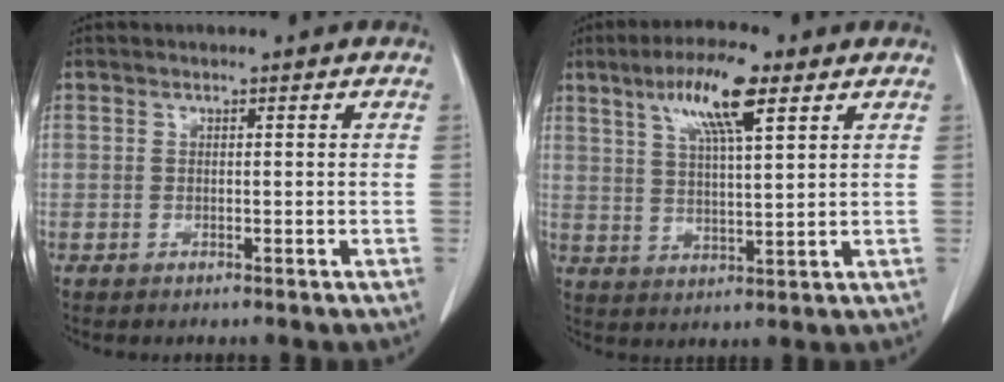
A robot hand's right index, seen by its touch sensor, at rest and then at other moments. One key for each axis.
{"total": 10.3, "fx": 5.4, "fy": 2.1, "fz": 8.5, "tx": -0.160, "ty": 0.010, "tz": 0.097}